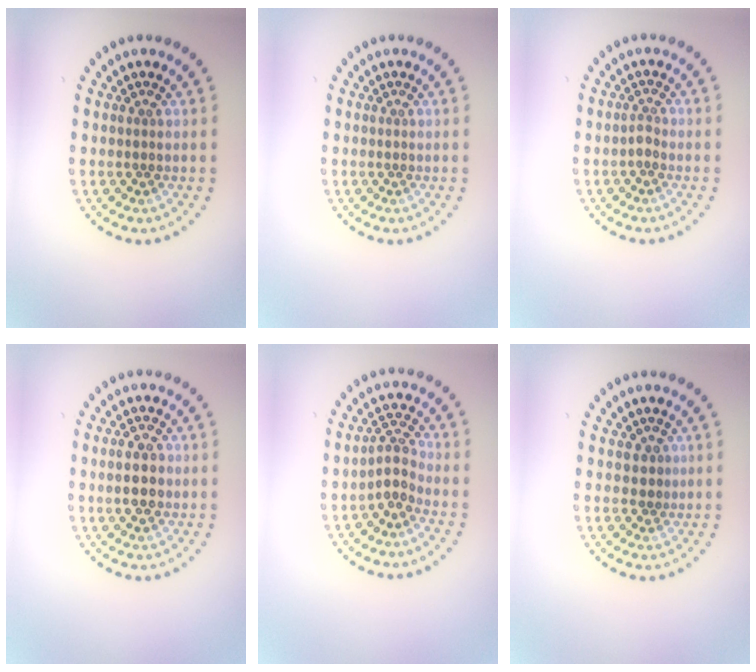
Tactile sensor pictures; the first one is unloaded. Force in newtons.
{"total": 0.0}
{"total": 0.9, "press": 0.6, "slide": 0.7}
{"total": 2.8, "press": 2.8, "slide": 0.1}
{"total": 2.2, "press": 1.7, "slide": 1.5}
{"total": 1.3, "press": 1.1, "slide": 0.6}